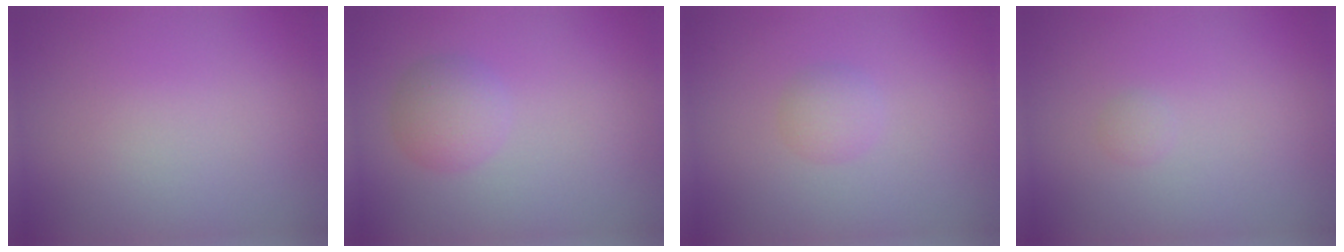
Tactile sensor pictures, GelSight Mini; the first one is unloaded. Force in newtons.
{"total": 2.5, "press": 2.5, "slide": 0.1}
{"total": 1.5, "press": 1.5, "slide": 0.1}
{"total": 0.5, "press": 0.5, "slide": 0.0}